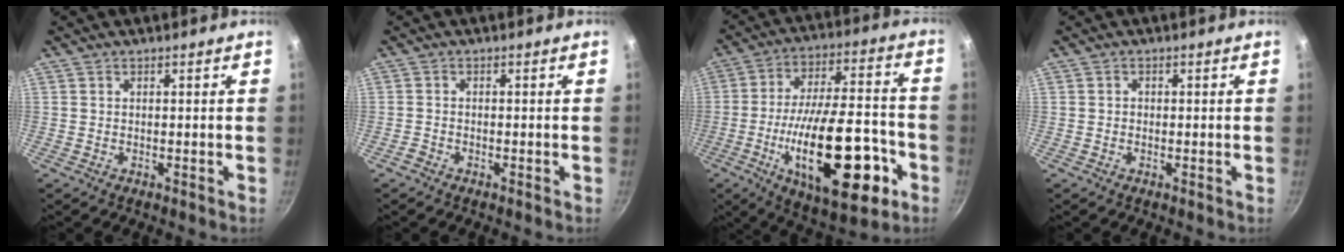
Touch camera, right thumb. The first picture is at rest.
{"total": 1.1, "force": [-0.9, 0.4, 0.4], "torque": [-0.022, 0.010, -0.023]}
{"total": 25.9, "force": [-8.7, 10.5, 22.1], "torque": [-0.323, 0.030, -0.125]}
{"total": 0.7, "force": [-0.1, 0.6, 0.2], "torque": [-0.003, 0.004, -0.001]}